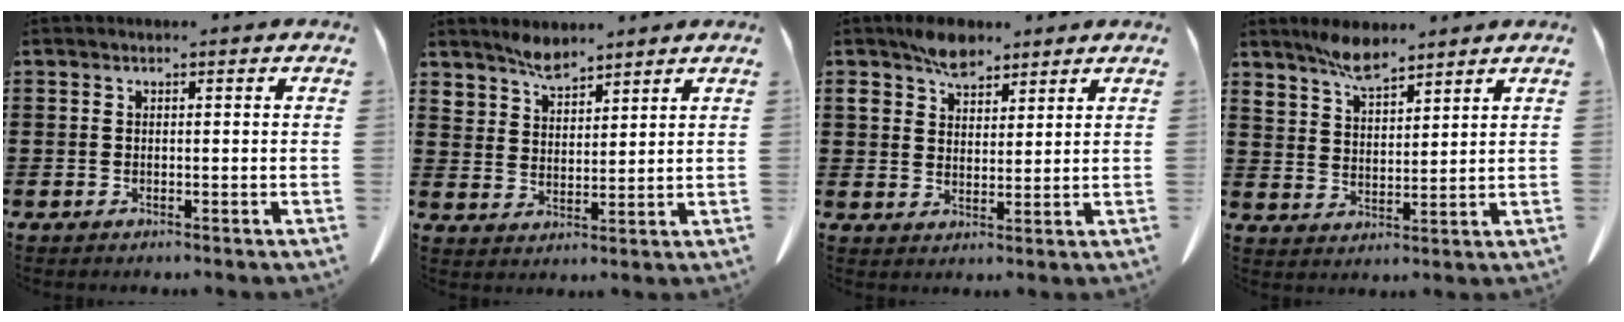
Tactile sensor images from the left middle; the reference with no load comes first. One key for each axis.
{"total": 4.4, "fx": 4.1, "fy": 1.3, "fz": 0.8, "tx": -0.028, "ty": -0.011, "tz": 0.079}
{"total": 5.6, "fx": 4.4, "fy": 2.9, "fz": 2.0, "tx": -0.047, "ty": -0.002, "tz": 0.083}
{"total": 6.0, "fx": 5.3, "fy": 1.7, "fz": 2.2, "tx": -0.059, "ty": -0.014, "tz": 0.100}